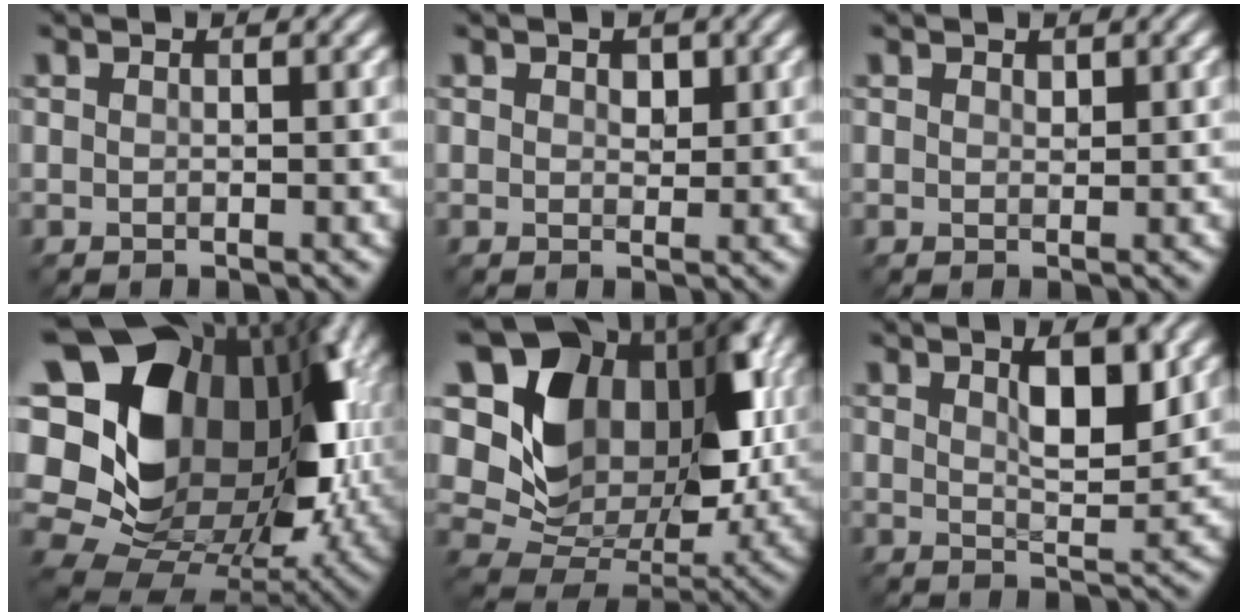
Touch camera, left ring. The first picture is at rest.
{"total": 1.4, "force": [0.5, 0.9, 0.9], "torque": [-0.010, -0.002, 0.008]}
{"total": 0.6, "force": [0.4, 0.4, 0.3], "torque": [-0.005, -0.003, 0.007]}
{"total": 18.5, "force": [3.4, 13.7, 11.8], "torque": [-0.224, 0.015, 0.065]}
{"total": 13.9, "force": [4.2, 10.2, 8.6], "torque": [-0.161, 0.019, 0.074]}
{"total": 5.2, "force": [2.1, 1.6, 4.5], "torque": [-0.071, -0.001, 0.034]}